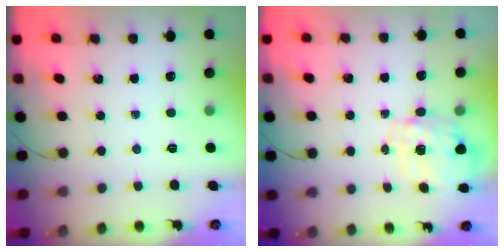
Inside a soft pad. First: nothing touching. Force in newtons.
{"total": 2.9, "press": 2.7, "slide": 0.9}